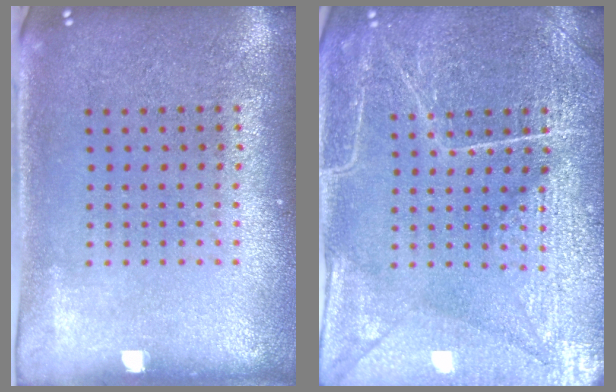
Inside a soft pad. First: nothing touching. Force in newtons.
{"total": 4.1, "press": 4.1, "slide": 0.4}